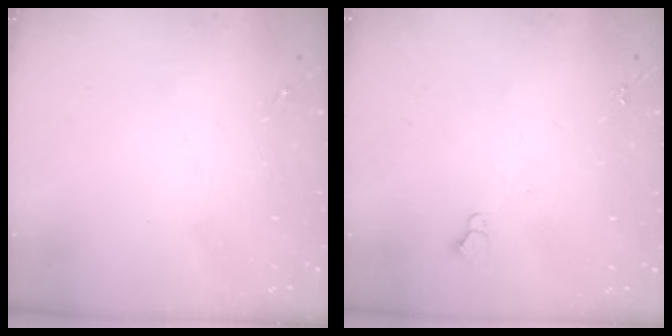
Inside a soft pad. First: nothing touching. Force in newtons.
{"total": 3.1, "press": 3.0, "slide": 0.3}